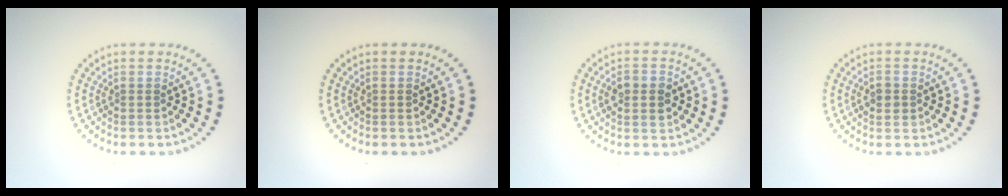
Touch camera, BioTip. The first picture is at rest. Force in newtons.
{"total": 0.0}
{"total": 2.9, "press": 2.9, "slide": 0.1}
{"total": 1.9, "press": 1.9, "slide": 0.1}